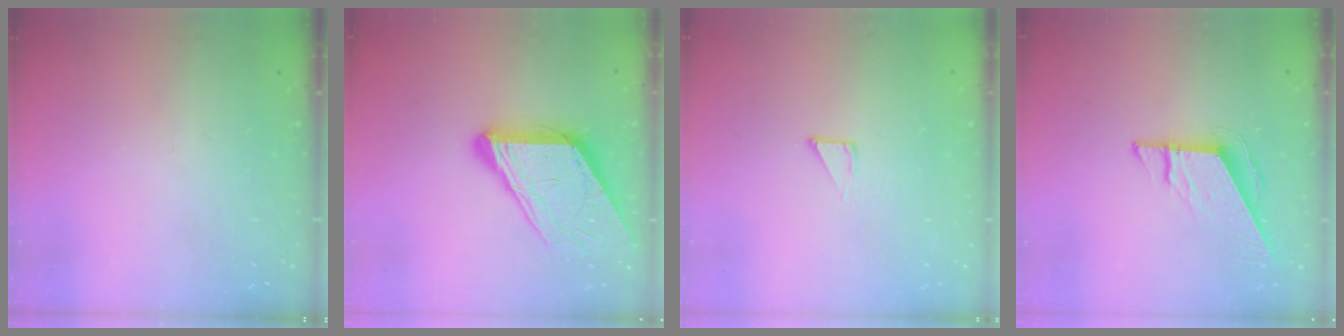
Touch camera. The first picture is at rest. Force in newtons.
{"total": 14.0, "press": 13.9, "slide": 1.9}
{"total": 2.1, "press": 2.1, "slide": 0.1}
{"total": 9.2, "press": 9.2, "slide": 0.4}